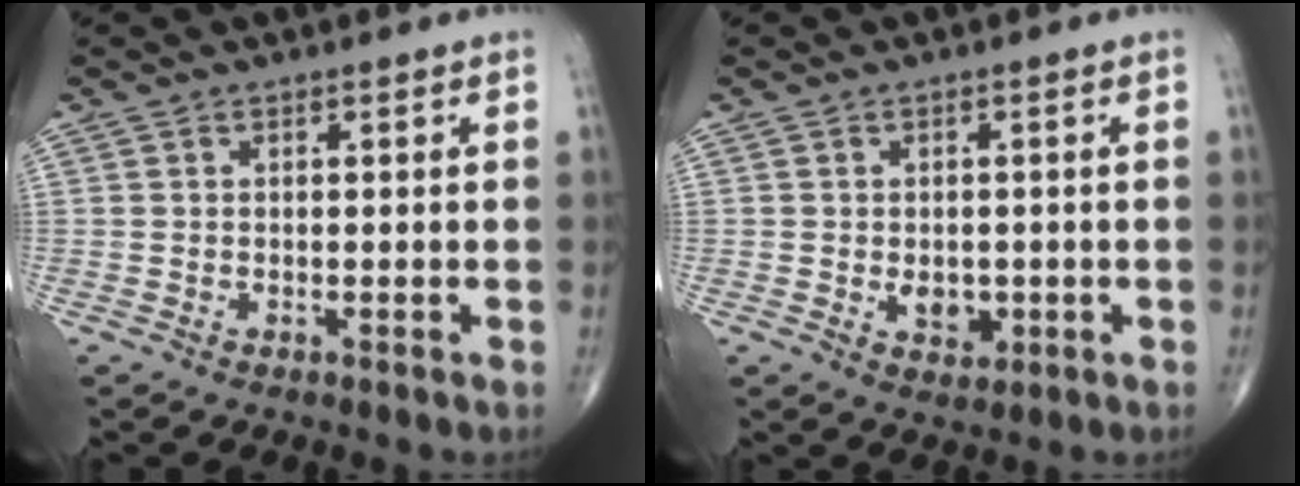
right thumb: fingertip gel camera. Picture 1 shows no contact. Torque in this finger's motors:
{"motor_torque": [-0.01, 0.94, -0.09, -0.08, 0.05]}